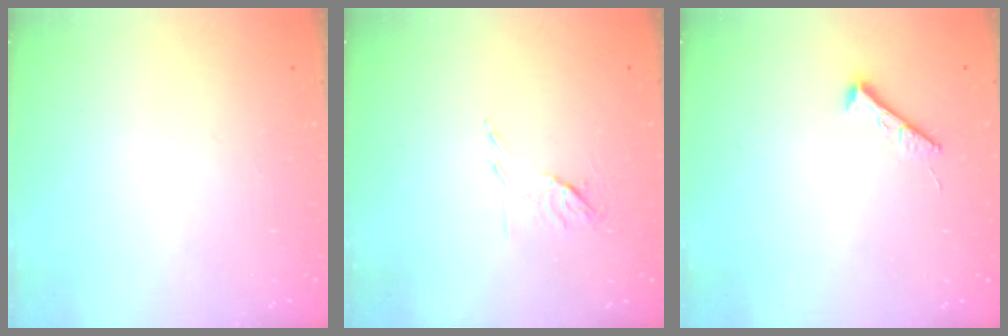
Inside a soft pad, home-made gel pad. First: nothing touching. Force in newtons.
{"total": 5.4, "press": 5.3, "slide": 0.9}
{"total": 5.4, "press": 5.4, "slide": 0.8}